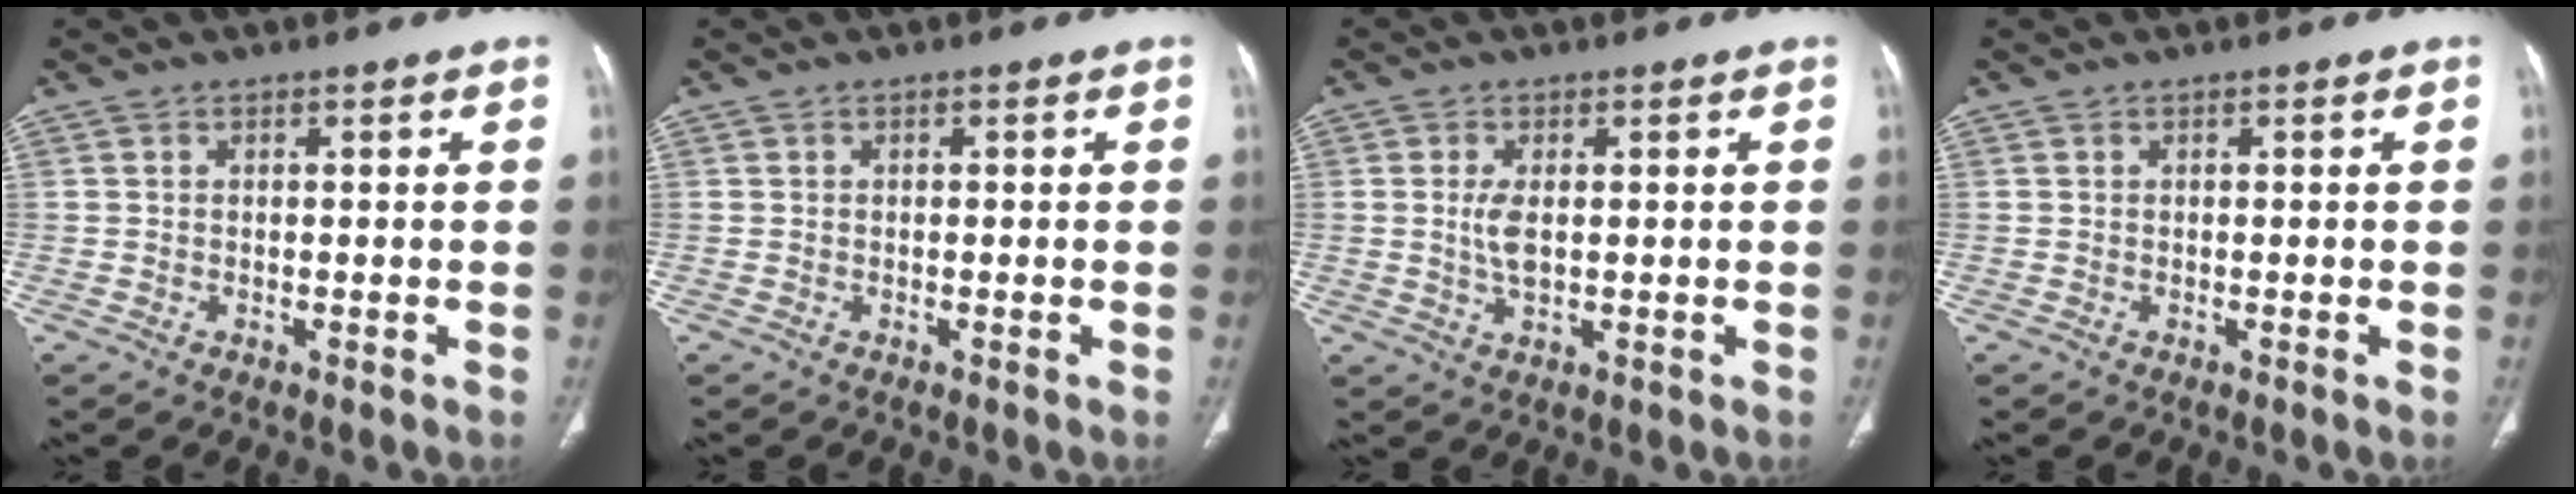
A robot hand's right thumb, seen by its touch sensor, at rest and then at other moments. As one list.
[{"total": 0.0}, {"total": 3.8, "force": [0.3, 1.8, 3.4], "torque": [-0.073, -0.004, 0.009]}, {"total": 0.0}]